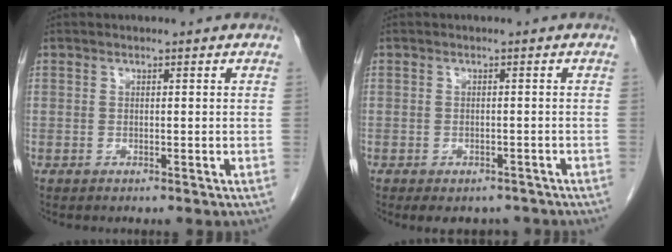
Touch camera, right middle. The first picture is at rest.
{"total": 5.2, "force": [-4.4, 2.4, 1.4], "torque": [-0.010, 0.006, -0.054]}